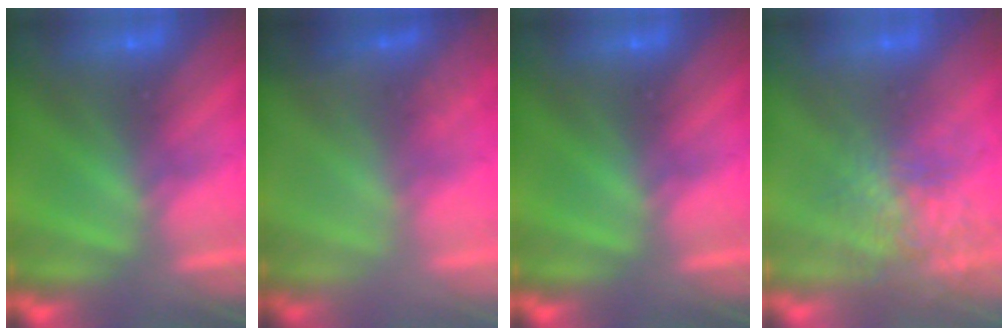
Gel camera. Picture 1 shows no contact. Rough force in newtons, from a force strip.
{"total": 1.4}
{"total": 0.0}
{"total": 3.6}